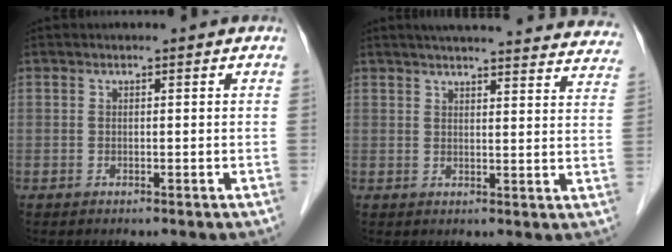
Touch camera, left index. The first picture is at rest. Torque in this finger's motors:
{"motor_torque": [0.52, -0.70, 0.26, 0.05]}